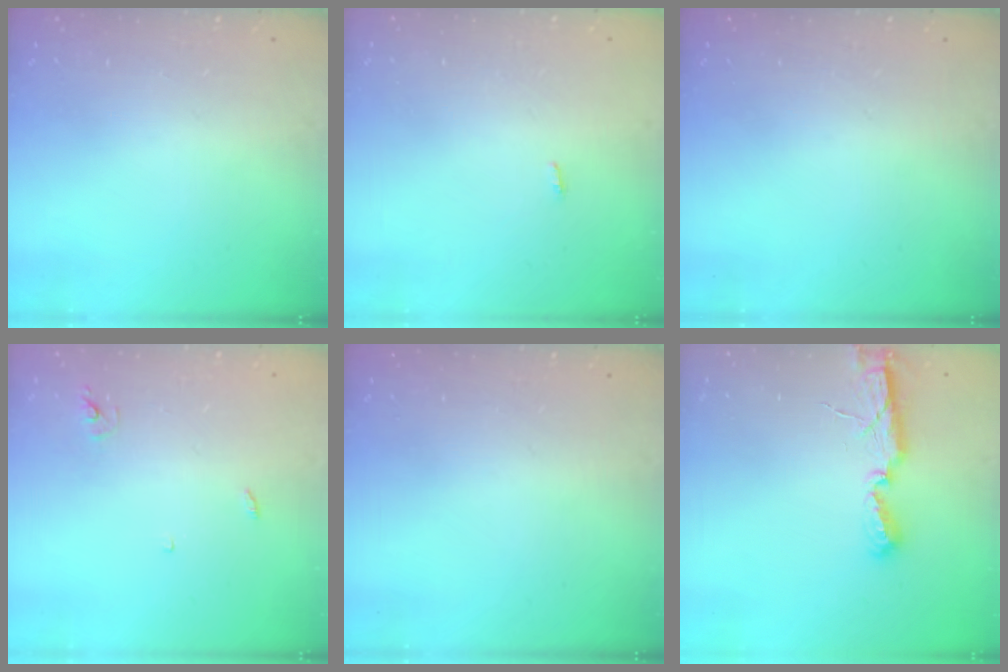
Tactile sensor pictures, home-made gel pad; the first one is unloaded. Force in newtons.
{"total": 2.8, "press": 1.8, "slide": 2.2}
{"total": 0.0}
{"total": 2.4, "press": 2.4, "slide": 0.1}
{"total": 0.0}
{"total": 6.7, "press": 6.7, "slide": 0.8}